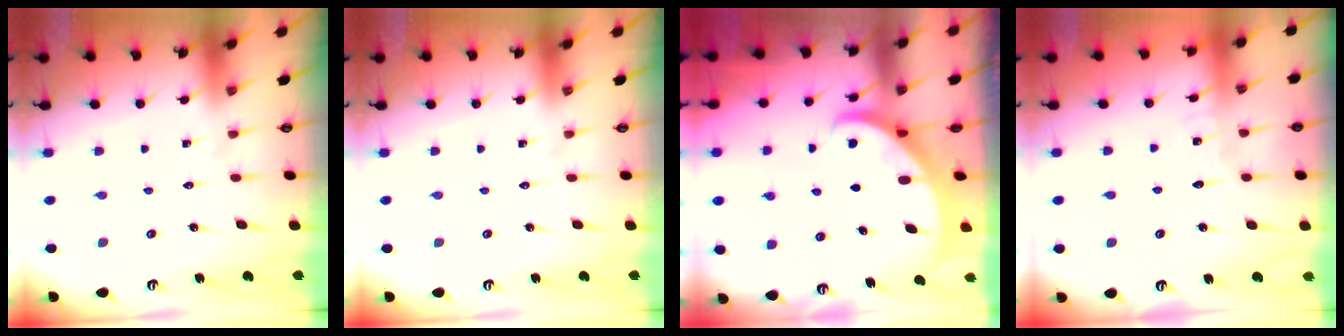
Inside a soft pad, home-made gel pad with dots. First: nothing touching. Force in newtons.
{"total": 0.0}
{"total": 2.6, "press": 2.6, "slide": 0.2}
{"total": 4.2, "press": 4.2, "slide": 0.2}